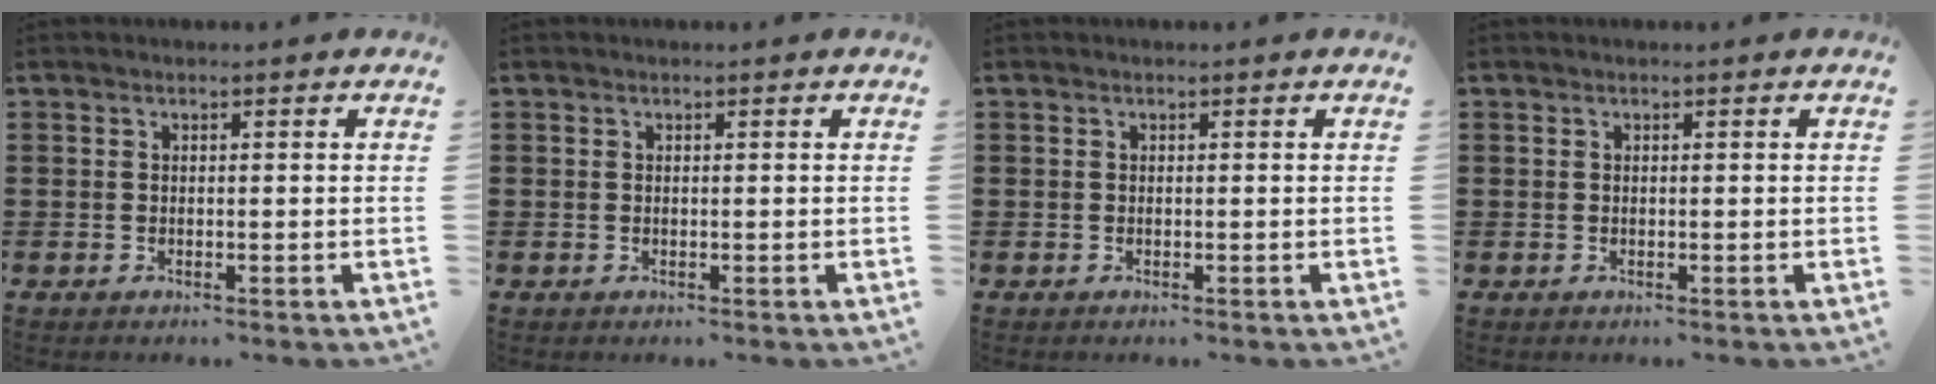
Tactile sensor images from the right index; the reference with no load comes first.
{"total": 0.0}
{"total": 0.0}
{"total": 0.0}